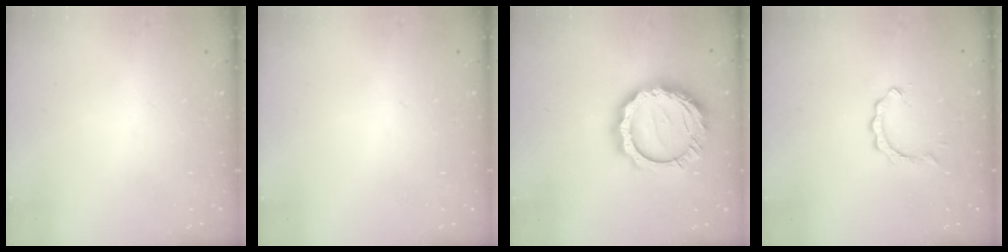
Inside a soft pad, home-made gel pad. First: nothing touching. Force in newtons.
{"total": 0.0}
{"total": 18.4, "press": 18.4, "slide": 1.5}
{"total": 2.8, "press": 2.8, "slide": 0.4}